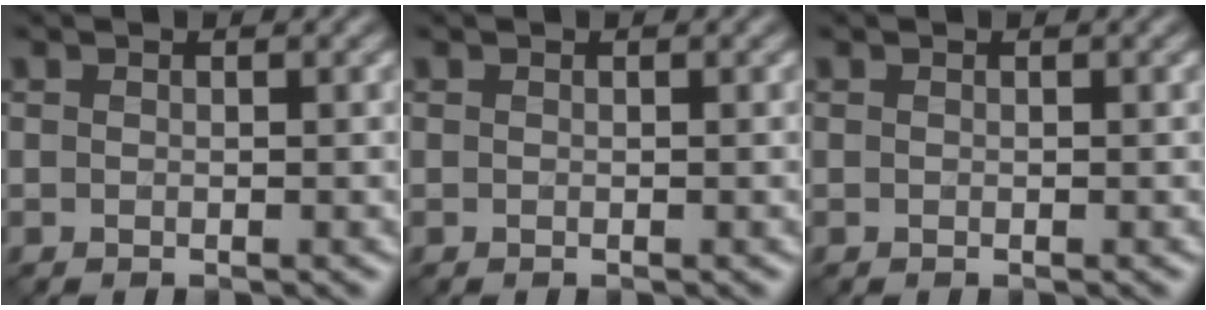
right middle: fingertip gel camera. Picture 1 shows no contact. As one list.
[{"total": 0.0}, {"total": 0.0}]